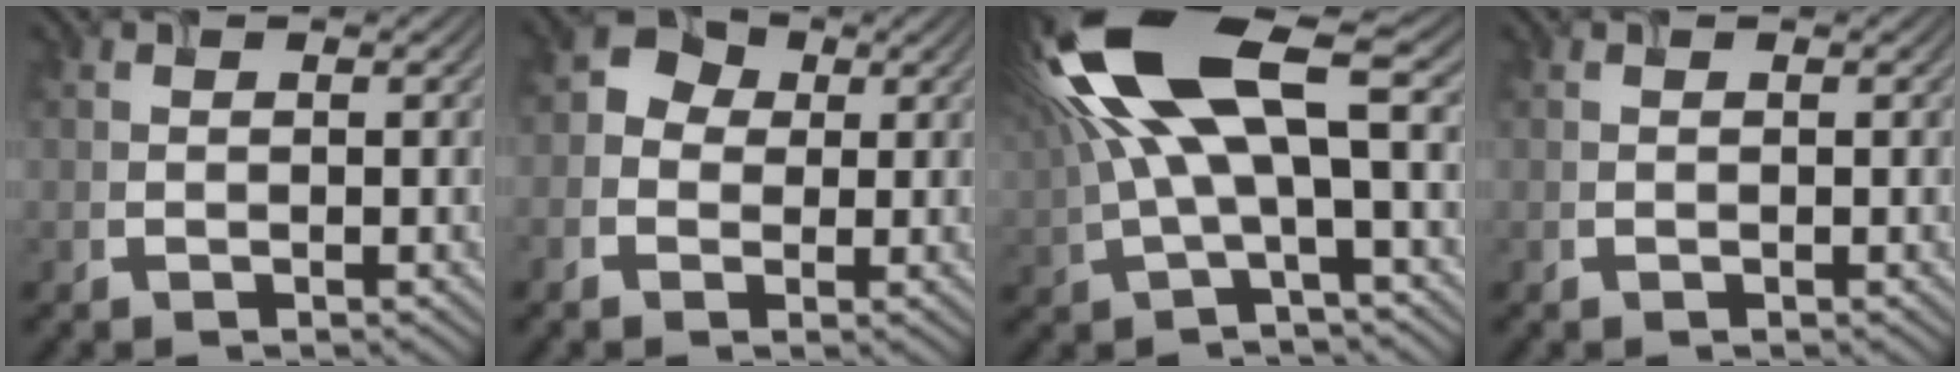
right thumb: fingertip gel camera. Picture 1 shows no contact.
{"total": 3.2, "force": [-0.3, 3.1, 0.9], "torque": [-0.018, 0.004, -0.014]}
{"total": 15.6, "force": [3.7, 5.2, 14.3], "torque": [-0.316, 0.007, 0.076]}
{"total": 0.0}